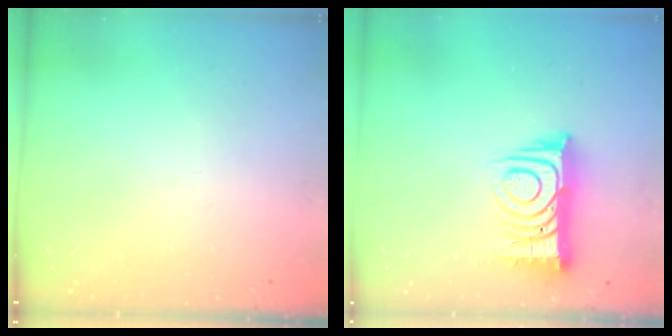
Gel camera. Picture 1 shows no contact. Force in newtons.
{"total": 13.7, "press": 13.7, "slide": 0.8}